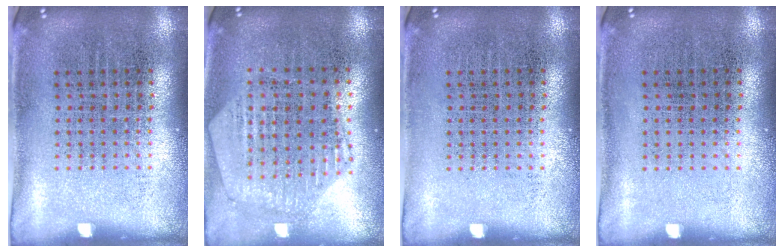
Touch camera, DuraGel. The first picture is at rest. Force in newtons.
{"total": 1.1, "press": 1.1, "slide": 0.3}
{"total": 0.0}
{"total": 0.0}